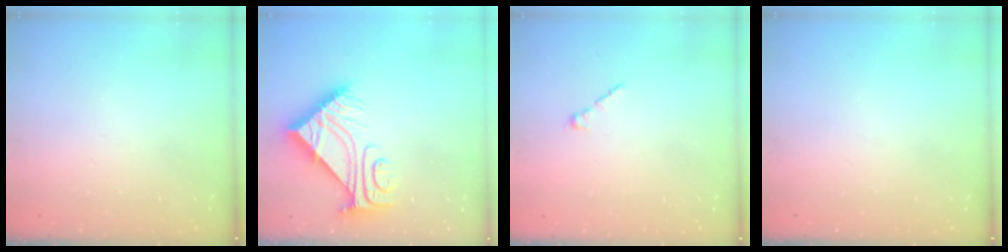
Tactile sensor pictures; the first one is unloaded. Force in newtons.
{"total": 9.9, "press": 9.8, "slide": 0.9}
{"total": 1.7, "press": 1.7, "slide": 0.5}
{"total": 0.0}